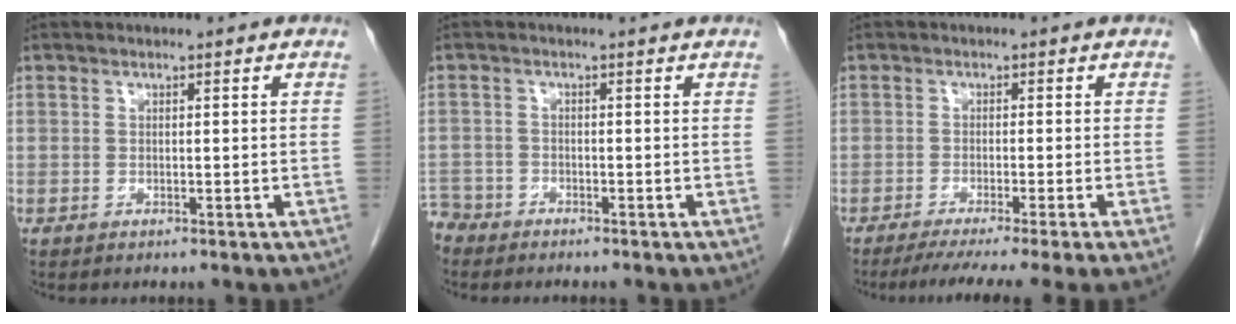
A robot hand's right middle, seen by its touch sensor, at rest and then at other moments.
{"total": 3.4, "force": [-3.1, 1.5, 0.0], "torque": [0.009, -0.002, -0.059]}
{"total": 11.1, "force": [-8.9, -1.5, 6.4], "torque": [-0.078, -0.028, -0.130]}